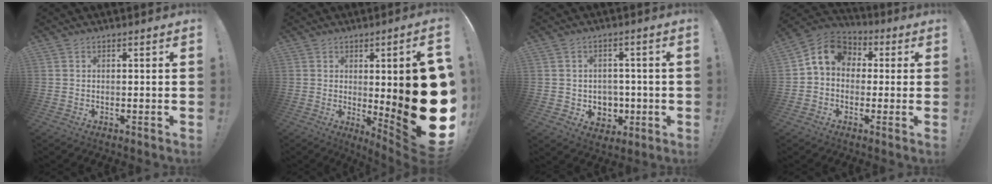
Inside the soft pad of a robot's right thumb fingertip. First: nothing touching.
{"total": 20.3, "force": [-0.4, 3.5, 20.0], "torque": [-0.259, -0.034, 0.004]}
{"total": 6.0, "force": [0.5, 5.8, 1.4], "torque": [-0.009, -0.010, 0.017]}
{"total": 9.4, "force": [1.4, 7.9, 5.0], "torque": [-0.075, 0.014, 0.035]}